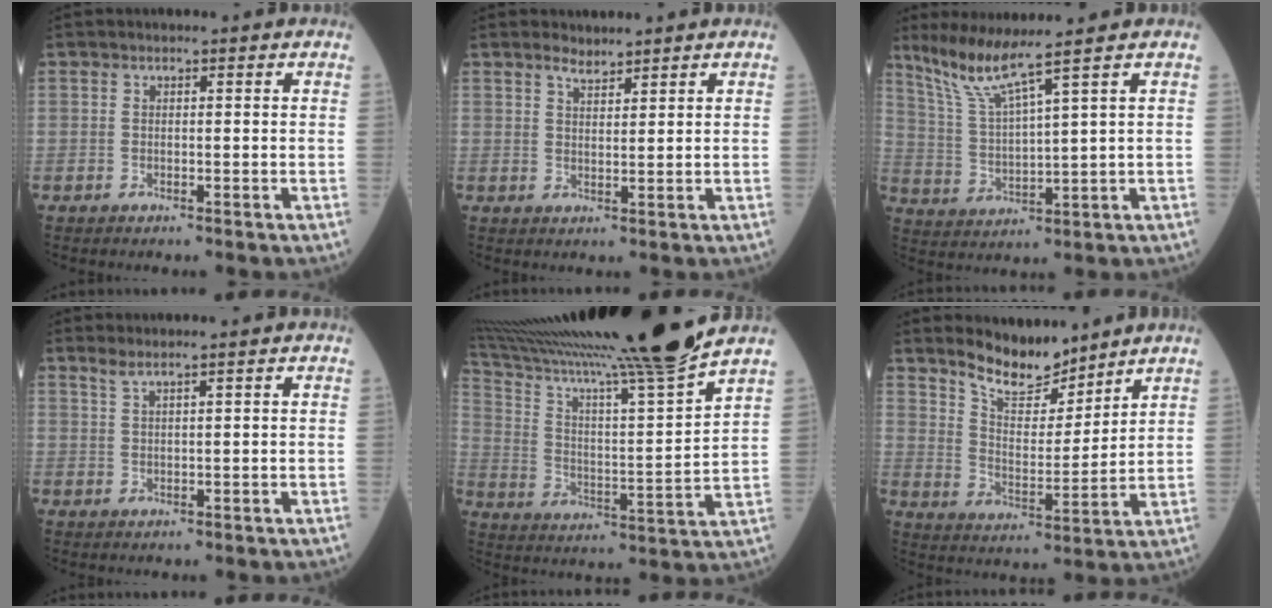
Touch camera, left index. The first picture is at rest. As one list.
[{"total": 2.0, "force": [2.0, 0.3, 0.4], "torque": [-0.010, 0.002, 0.038]}, {"total": 7.7, "force": [5.9, -1.7, 4.7], "torque": [-0.095, -0.007, 0.121]}, {"total": 1.8, "force": [1.5, -0.5, 0.9], "torque": [-0.022, 0.003, 0.033]}, {"total": 24.4, "force": [21.0, -2.4, 12.1], "torque": [-0.211, -0.045, 0.336]}, {"total": 9.0, "force": [8.1, 2.2, 3.1], "torque": [-0.060, -0.007, 0.152]}]